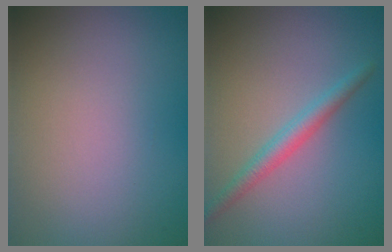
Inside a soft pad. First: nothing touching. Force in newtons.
{"total": 2.2, "press": 2.2, "slide": 0.1}